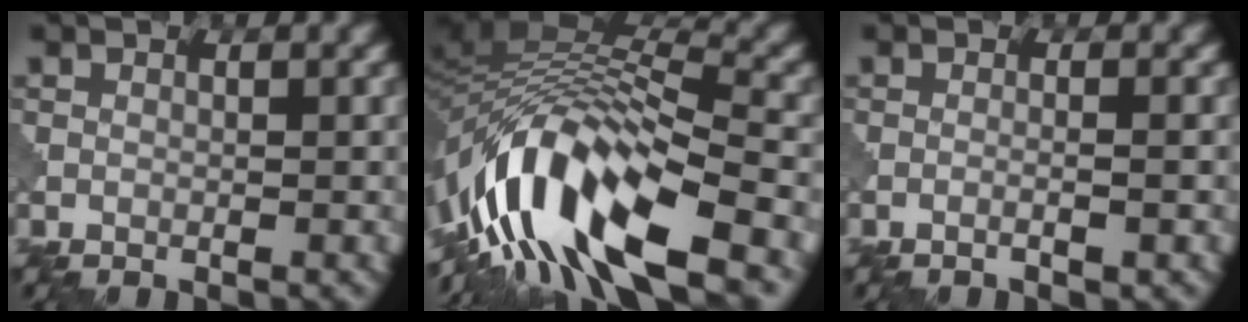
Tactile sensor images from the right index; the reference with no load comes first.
{"total": 13.0, "force": [-6.2, 5.0, 10.3], "torque": [-0.198, 0.025, -0.111]}
{"total": 1.7, "force": [-0.5, 0.6, 1.5], "torque": [0.006, 0.005, -0.021]}